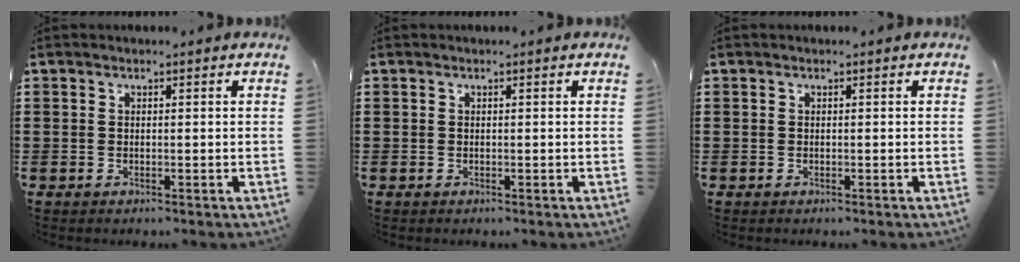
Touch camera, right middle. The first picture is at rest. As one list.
[{"total": 0.0}, {"total": 0.0}]